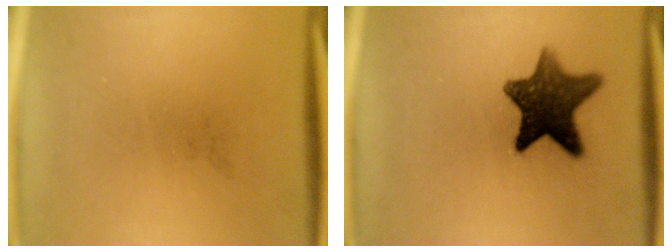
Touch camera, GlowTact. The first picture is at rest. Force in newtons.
{"total": 11.4}